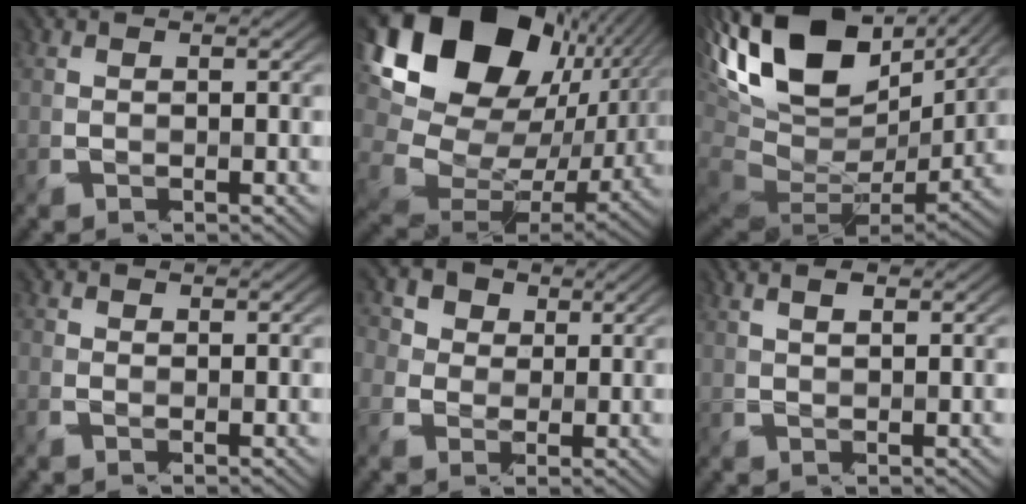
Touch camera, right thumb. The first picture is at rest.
{"total": 19.0, "force": [6.4, 13.3, 12.0], "torque": [-0.254, -0.012, 0.149]}
{"total": 20.2, "force": [7.7, 10.9, 15.2], "torque": [-0.326, 0.015, 0.147]}
{"total": 0.8, "force": [-0.3, 0.8, 0.2], "torque": [0.000, 0.004, -0.012]}
{"total": 8.7, "force": [3.6, 6.7, 4.2], "torque": [-0.129, 0.033, 0.052]}
{"total": 2.0, "force": [0.9, 0.3, 1.7], "torque": [-0.038, 0.008, 0.023]}